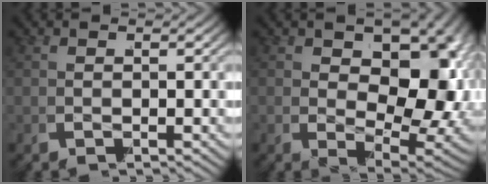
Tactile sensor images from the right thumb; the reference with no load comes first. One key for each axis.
{"total": 13.7, "fx": -0.4, "fy": 8.4, "fz": 10.8, "tx": -0.172, "ty": -0.047, "tz": 0.014}